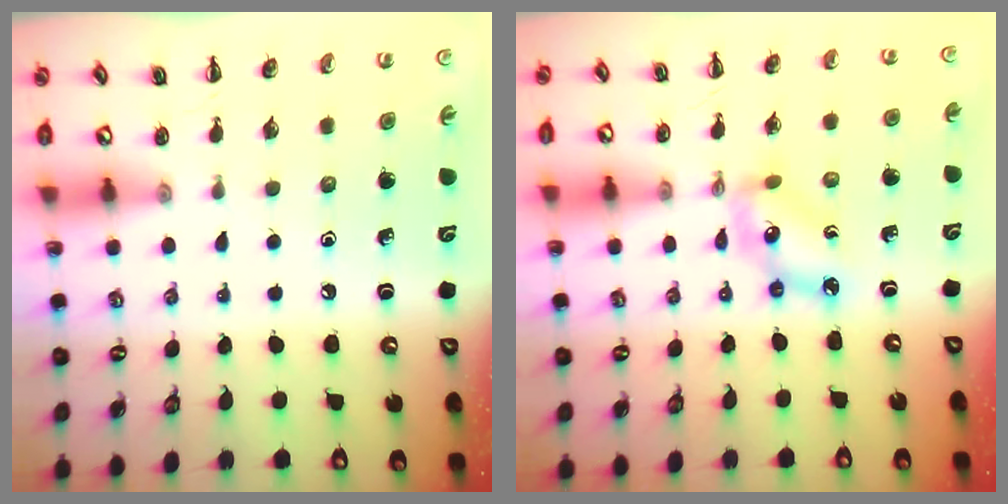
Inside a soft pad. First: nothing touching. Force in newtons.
{"total": 6.7, "press": 6.5, "slide": 1.6}